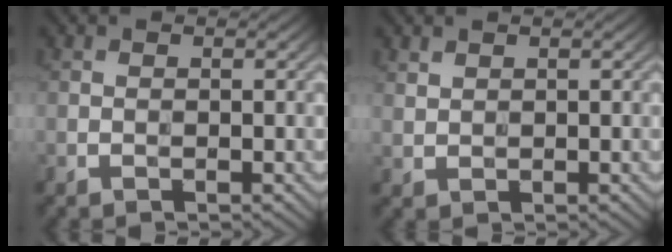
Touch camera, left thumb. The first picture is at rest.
{"total": 1.4, "force": [1.0, 0.7, 0.5], "torque": [-0.017, -0.002, 0.027]}